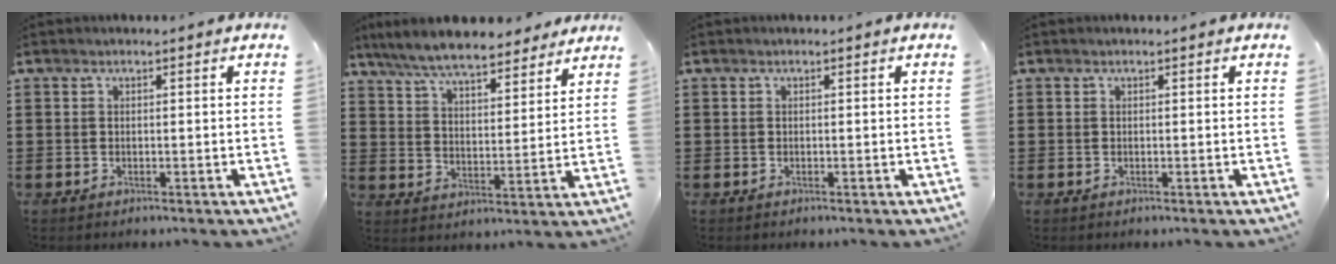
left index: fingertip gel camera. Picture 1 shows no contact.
{"total": 8.0, "force": [7.3, 1.1, 3.1], "torque": [-0.090, -0.030, 0.133]}
{"total": 0.0}
{"total": 0.0}